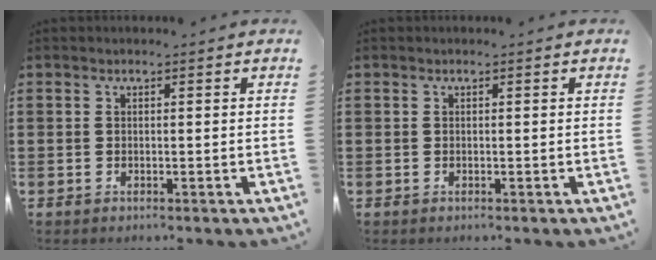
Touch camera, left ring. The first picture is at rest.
{"total": 0.0}